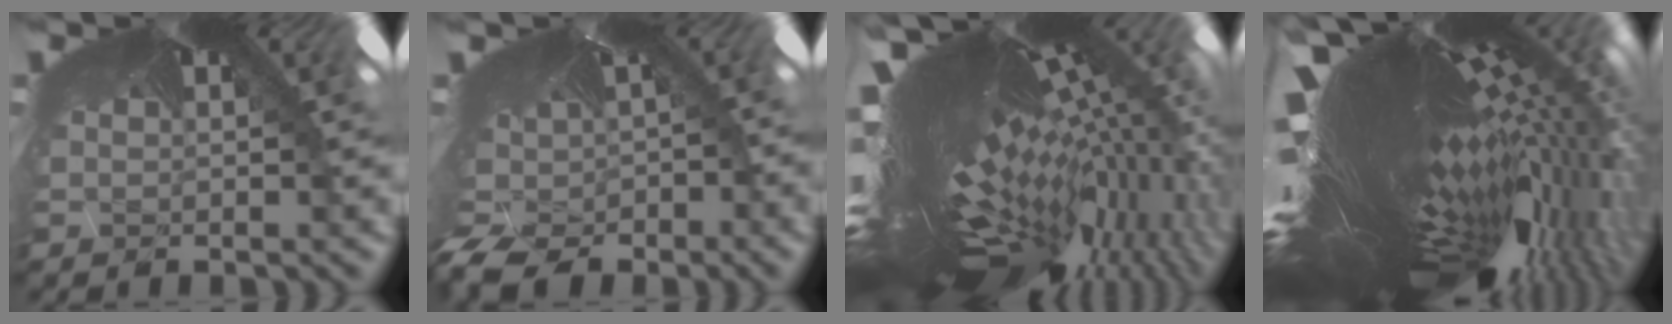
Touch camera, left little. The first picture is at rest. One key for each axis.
{"total": 8.4, "fx": -7.5, "fy": 2.4, "fz": 3.0, "tx": -0.073, "ty": -0.051, "tz": -0.115}
{"total": 8.4, "fx": -6.8, "fy": -0.8, "fz": 4.9, "tx": -0.079, "ty": -0.084, "tz": -0.066}
{"total": 7.4, "fx": -5.5, "fy": -1.1, "fz": 4.9, "tx": -0.097, "ty": -0.092, "tz": -0.045}